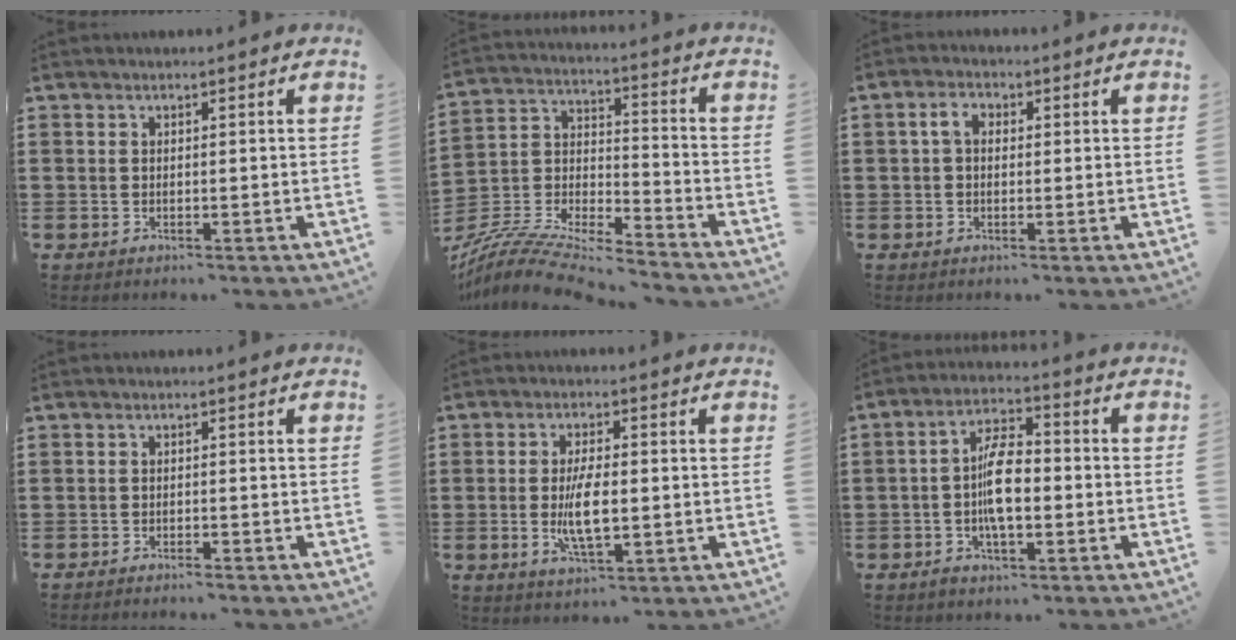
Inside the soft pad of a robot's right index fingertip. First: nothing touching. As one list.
[{"total": 9.4, "force": [-8.8, 0.9, 3.2], "torque": [-0.074, 0.003, -0.180]}, {"total": 2.8, "force": [0.3, 1.8, 2.0], "torque": [-0.043, 0.011, 0.002]}, {"total": 1.1, "force": [-1.1, -0.1, 0.1], "torque": [-0.004, 0.001, -0.023]}, {"total": 6.9, "force": [-0.8, 2.5, 6.4], "torque": [-0.138, -0.008, -0.022]}, {"total": 8.0, "force": [-1.4, 3.2, 7.1], "torque": [-0.143, 0.006, -0.029]}]